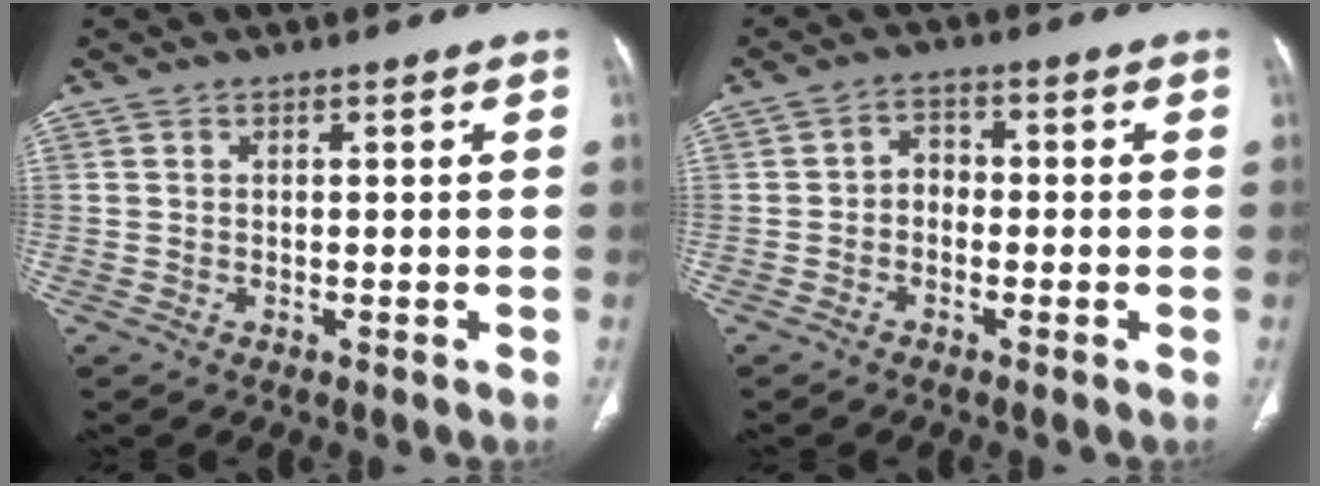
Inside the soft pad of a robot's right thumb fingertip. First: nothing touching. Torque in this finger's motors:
{"motor_torque": [-0.53, -0.17, 0.27, -0.33, -0.06]}